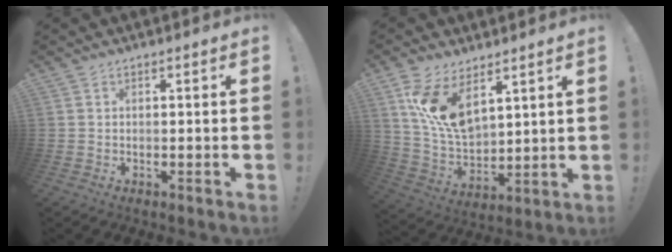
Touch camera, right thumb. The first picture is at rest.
{"total": 13.9, "force": [8.0, 7.2, 8.8], "torque": [-0.175, -0.050, 0.152]}